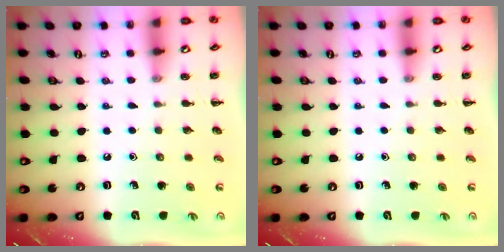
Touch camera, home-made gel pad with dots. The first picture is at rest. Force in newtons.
{"total": 0.0}